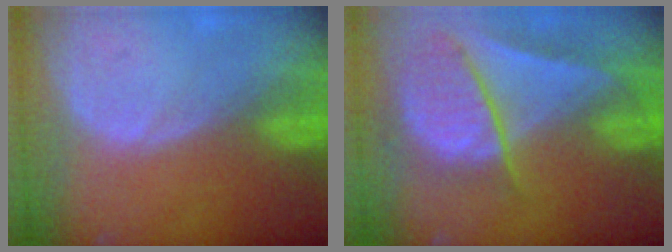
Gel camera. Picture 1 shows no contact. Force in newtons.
{"total": 9.5, "press": 8.1, "slide": 4.9}